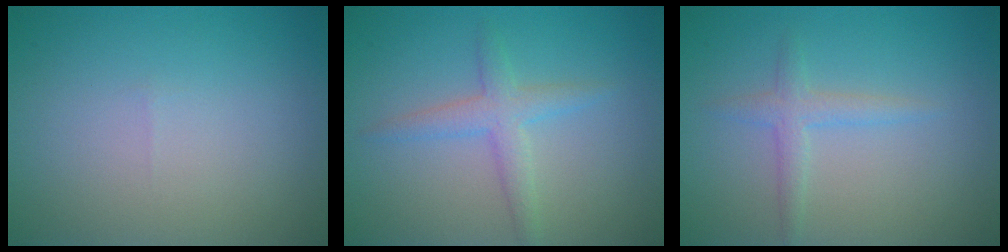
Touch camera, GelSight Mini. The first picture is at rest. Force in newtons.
{"total": 2.6, "press": 2.6, "slide": 0.0}
{"total": 1.8, "press": 1.8, "slide": 0.1}